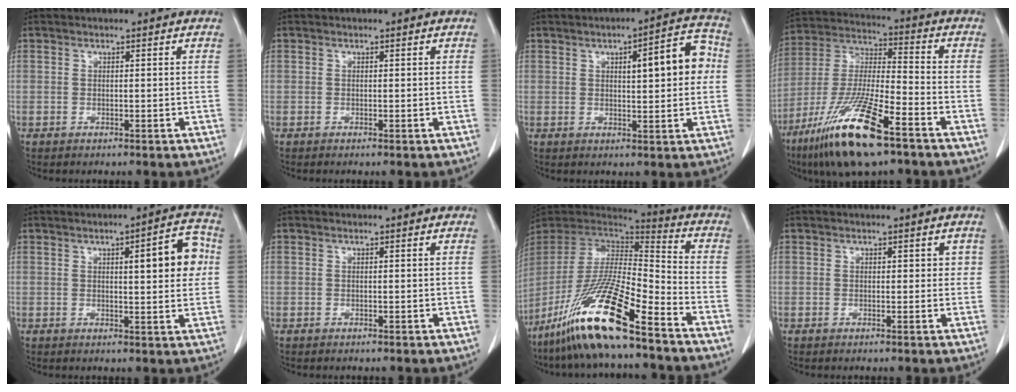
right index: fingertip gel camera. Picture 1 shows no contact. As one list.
[{"total": 0.0}, {"total": 9.0, "force": [1.7, 2.2, 8.5], "torque": [-0.110, 0.023, 0.021]}, {"total": 18.3, "force": [-10.8, 2.7, 14.5], "torque": [-0.317, -0.043, -0.201]}, {"total": 7.9, "force": [1.7, 1.8, 7.5], "torque": [-0.094, 0.014, 0.021]}, {"total": 0.0}, {"total": 19.5, "force": [-13.0, 1.5, 14.4], "torque": [-0.306, -0.043, -0.247]}, {"total": 1.7, "force": [0.6, 1.1, 1.0], "torque": [-0.005, 0.006, 0.007]}]